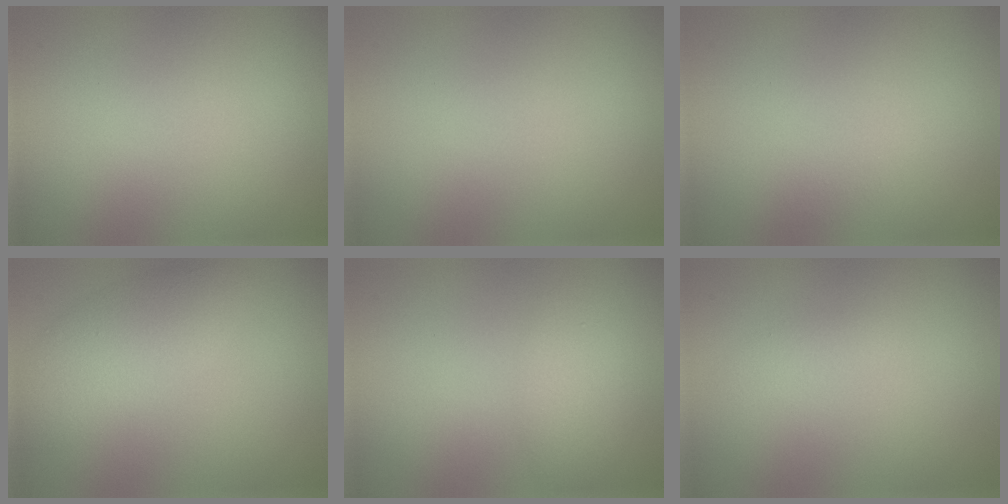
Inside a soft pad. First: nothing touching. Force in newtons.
{"total": 0.0}
{"total": 0.6, "press": 0.6, "slide": 0.0}
{"total": 3.9, "press": 3.9, "slide": 0.2}
{"total": 2.1, "press": 2.1, "slide": 0.1}
{"total": 0.8, "press": 0.8, "slide": 0.1}